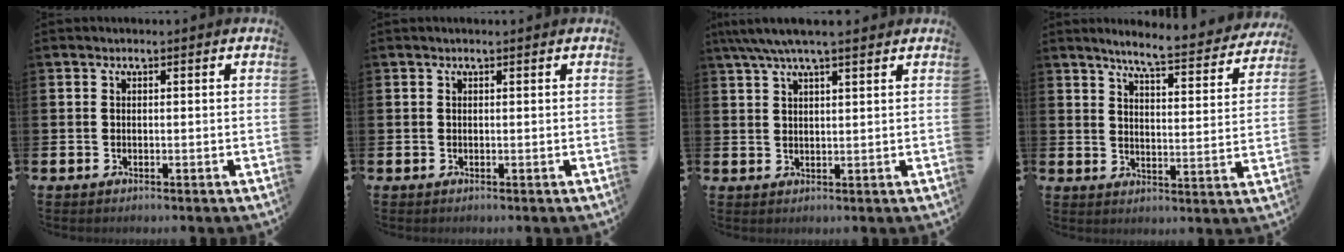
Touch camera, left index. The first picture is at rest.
{"total": 0.0}
{"total": 5.4, "force": [4.4, 0.8, 2.9], "torque": [-0.064, -0.007, 0.080]}
{"total": 6.4, "force": [6.0, 0.0, 2.3], "torque": [-0.061, -0.039, 0.099]}